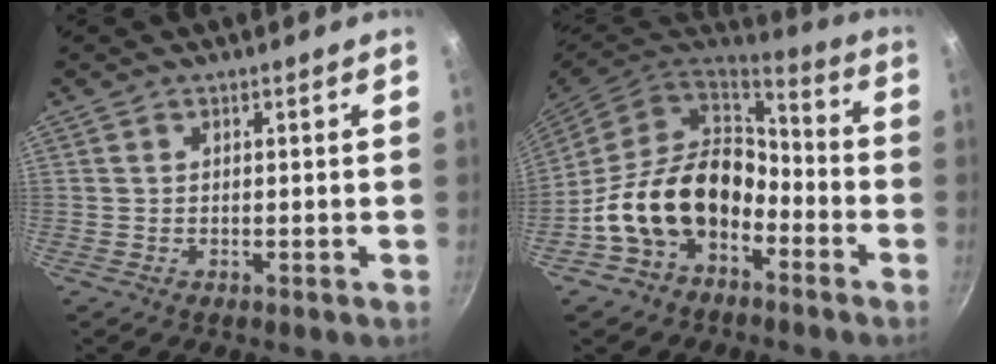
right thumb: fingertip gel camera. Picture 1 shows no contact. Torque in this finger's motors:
{"motor_torque": [2.14, 2.20, 1.28, -1.49, 0.33]}